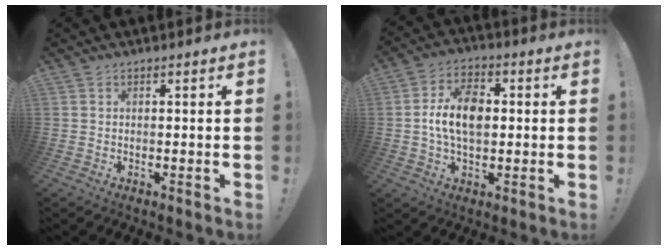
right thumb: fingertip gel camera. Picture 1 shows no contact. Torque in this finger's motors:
{"motor_torque": [0.20, 0.40, 0.05, -0.01, 0.01]}